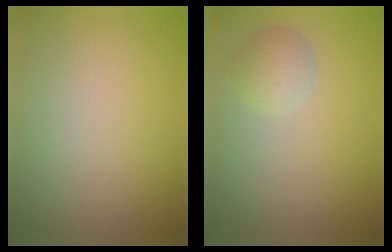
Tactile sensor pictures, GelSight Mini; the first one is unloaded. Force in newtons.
{"total": 2.1, "press": 2.1, "slide": 0.0}